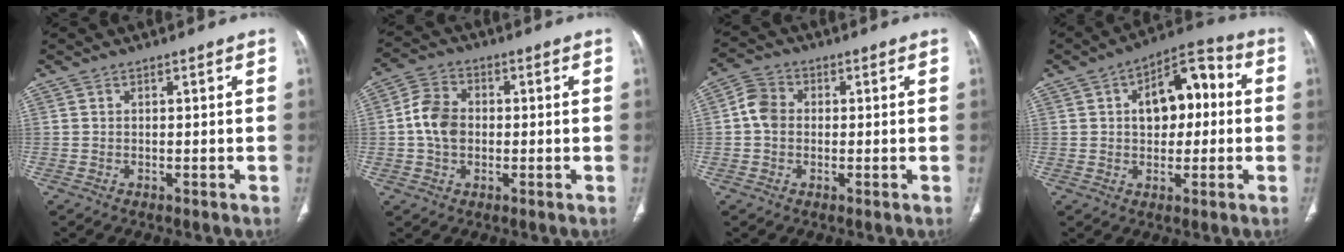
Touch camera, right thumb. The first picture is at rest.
{"total": 7.7, "force": [-0.3, 5.8, 5.1], "torque": [-0.091, 0.017, -0.013]}
{"total": 5.3, "force": [-0.1, 4.4, 2.9], "torque": [-0.049, 0.015, -0.011]}
{"total": 12.5, "force": [1.6, 7.7, 9.8], "torque": [-0.109, 0.035, 0.017]}